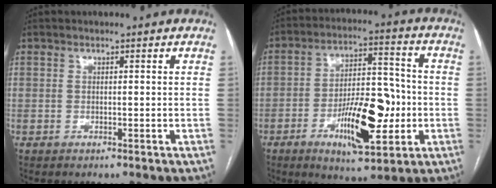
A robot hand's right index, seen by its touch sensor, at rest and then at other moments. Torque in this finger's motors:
{"motor_torque": [1.30, -0.84, 0.39, 0.13]}